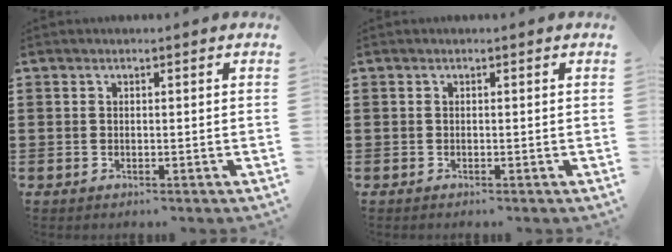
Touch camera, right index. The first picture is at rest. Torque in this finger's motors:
{"motor_torque": [-0.04, 1.16, 0.00, 0.02]}